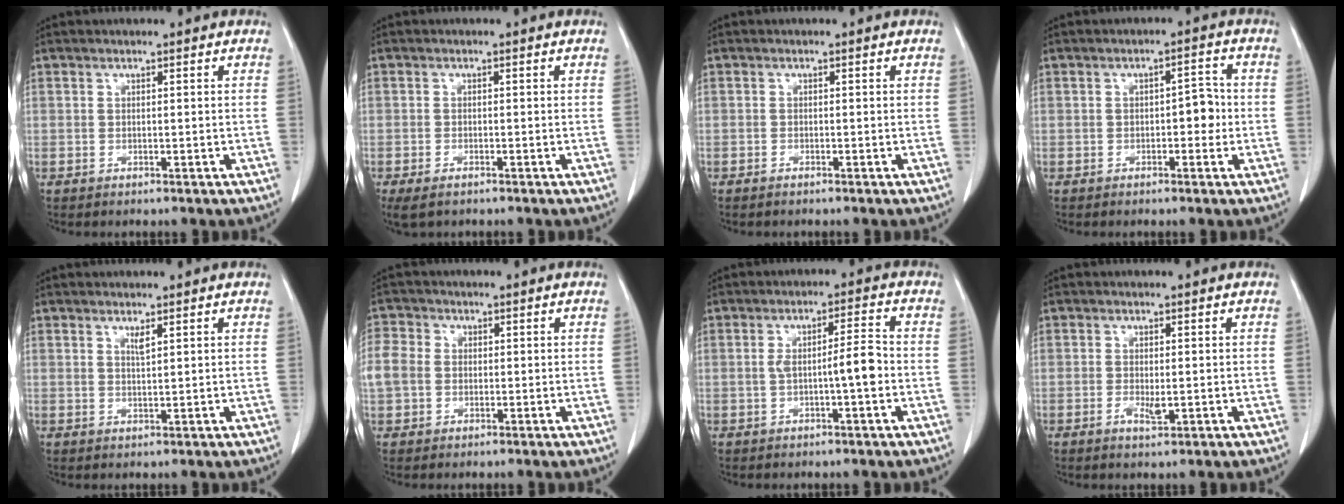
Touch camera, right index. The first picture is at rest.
{"total": 3.4, "force": [-2.4, 1.3, 2.0], "torque": [-0.041, -0.010, -0.037]}
{"total": 0.5, "force": [-0.5, 0.0, 0.2], "torque": [-0.007, -0.001, -0.009]}
{"total": 3.3, "force": [-0.6, 1.7, 2.8], "torque": [-0.031, 0.013, -0.009]}
{"total": 1.2, "force": [0.8, 0.0, 0.9], "torque": [-0.021, -0.005, 0.016]}
{"total": 6.0, "force": [0.0, 5.2, 3.1], "torque": [-0.086, 0.023, 0.001]}
{"total": 5.0, "force": [-1.0, 0.3, 4.9], "torque": [-0.083, 0.013, -0.013]}
{"total": 1.9, "force": [-0.5, 0.5, 1.8], "torque": [-0.035, -0.005, -0.006]}